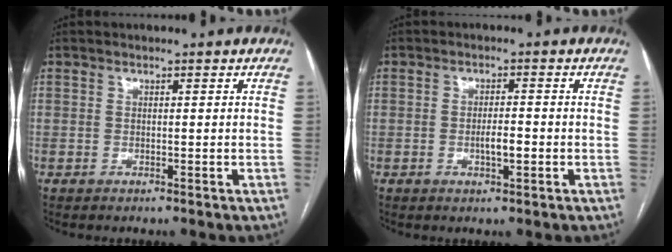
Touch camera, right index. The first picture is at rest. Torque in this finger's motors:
{"motor_torque": [0.56, -0.05, 0.05, 0.02]}